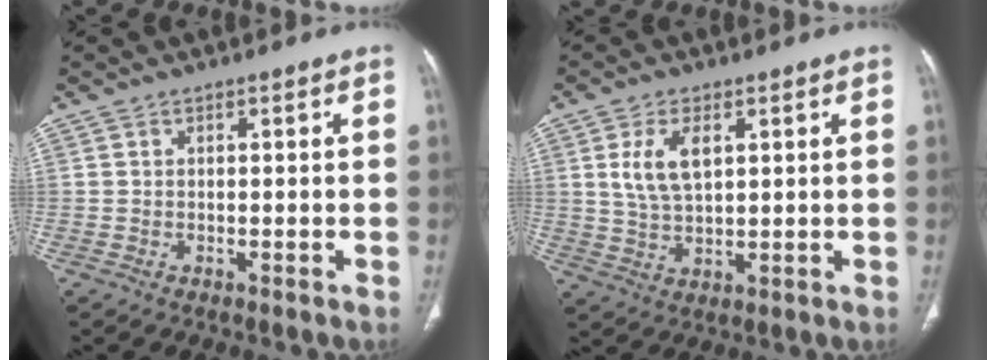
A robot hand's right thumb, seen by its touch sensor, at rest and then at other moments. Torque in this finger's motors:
{"motor_torque": [-0.14, 0.19, 0.12, 0.14, 0.06]}